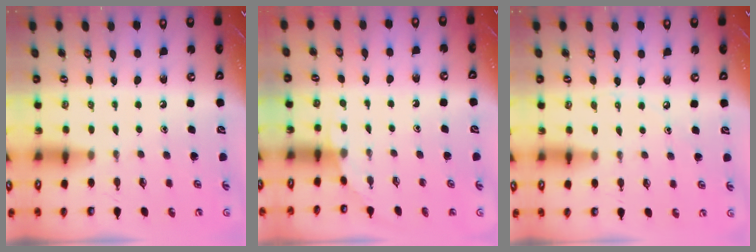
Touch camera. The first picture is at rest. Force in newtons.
{"total": 2.7, "press": 2.7, "slide": 0.1}
{"total": 2.8, "press": 2.8, "slide": 0.3}